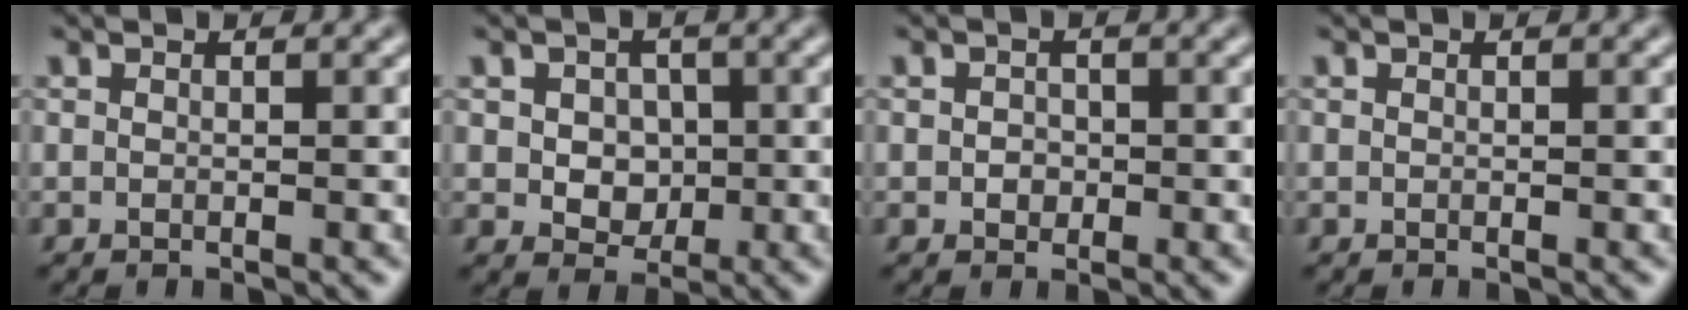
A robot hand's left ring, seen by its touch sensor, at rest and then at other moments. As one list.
[{"total": 3.0, "force": [0.1, 2.5, 1.7], "torque": [-0.022, -0.003, -0.004]}, {"total": 1.2, "force": [0.0, 1.1, 0.5], "torque": [-0.006, -0.003, -0.004]}, {"total": 0.0}]